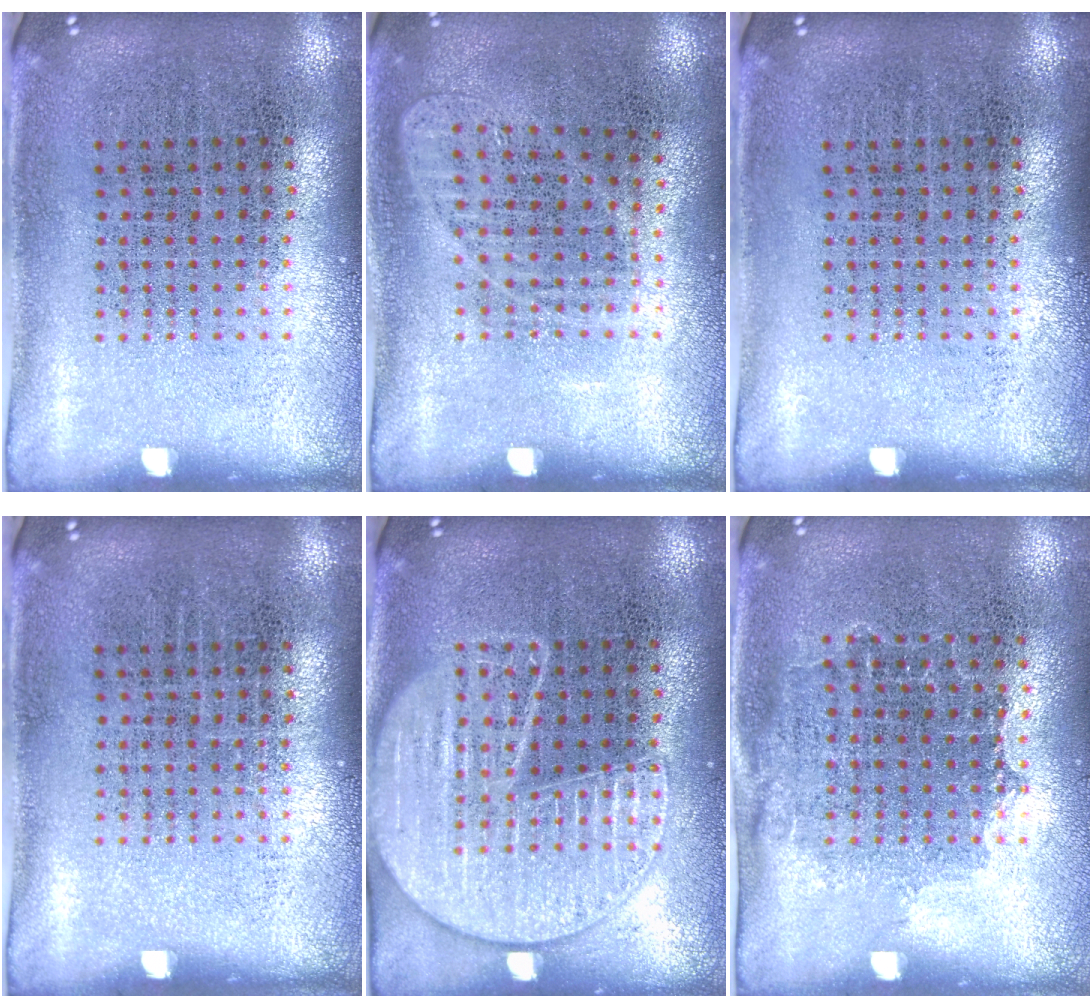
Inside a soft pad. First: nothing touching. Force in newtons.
{"total": 1.0, "press": 0.9, "slide": 0.4}
{"total": 0.0}
{"total": 0.0}
{"total": 1.9, "press": 1.9, "slide": 0.2}
{"total": 1.0, "press": 0.9, "slide": 0.5}